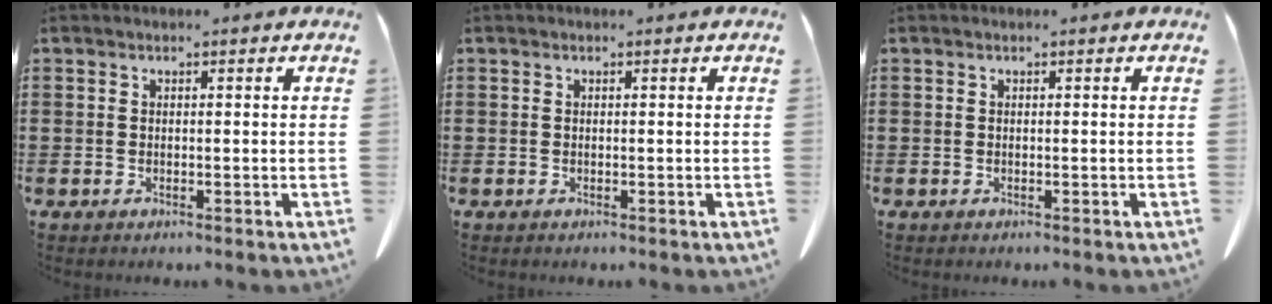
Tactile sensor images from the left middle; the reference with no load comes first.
{"total": 0.0}
{"total": 0.0}